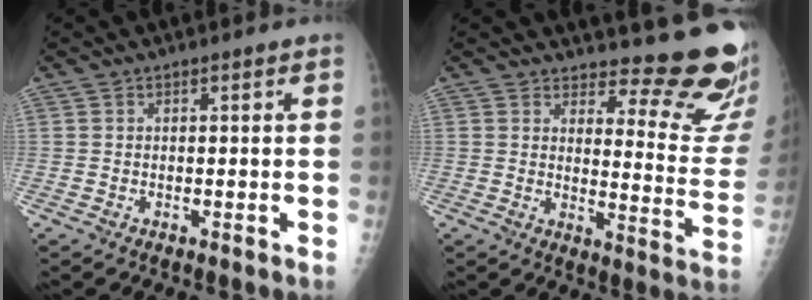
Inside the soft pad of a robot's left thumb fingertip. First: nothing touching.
{"total": 14.6, "force": [13.6, 2.8, 4.6], "torque": [-0.023, -0.165, 0.153]}